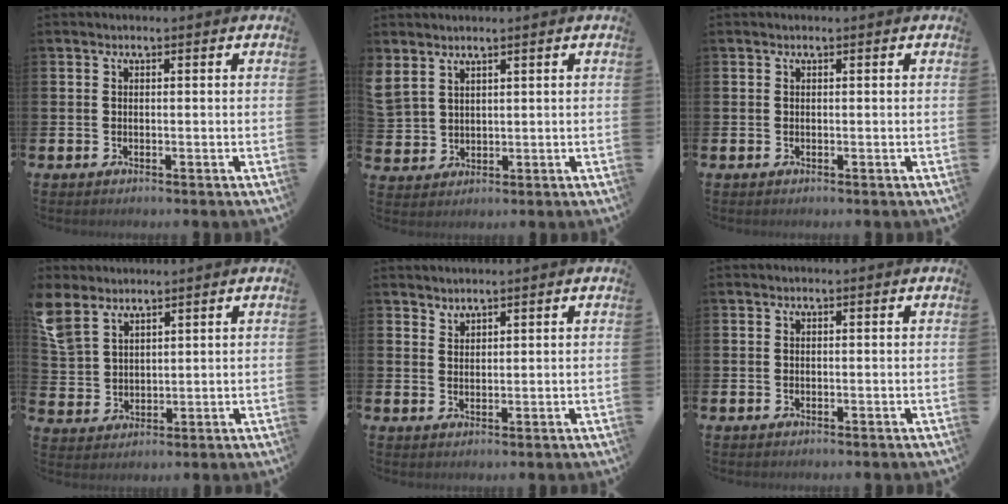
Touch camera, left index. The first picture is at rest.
{"total": 3.3, "force": [2.9, 1.4, 0.7], "torque": [-0.014, -0.008, 0.053]}
{"total": 0.0}
{"total": 5.8, "force": [4.8, 2.7, 1.6], "torque": [-0.033, -0.018, 0.088]}
{"total": 2.0, "force": [1.9, 0.3, -0.3], "torque": [0.009, -0.007, 0.035]}
{"total": 0.0}